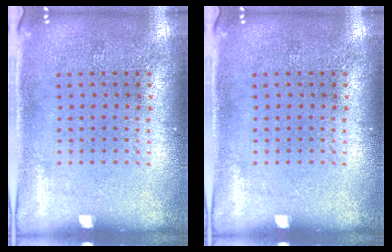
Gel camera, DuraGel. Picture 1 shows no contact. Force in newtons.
{"total": 0.0}